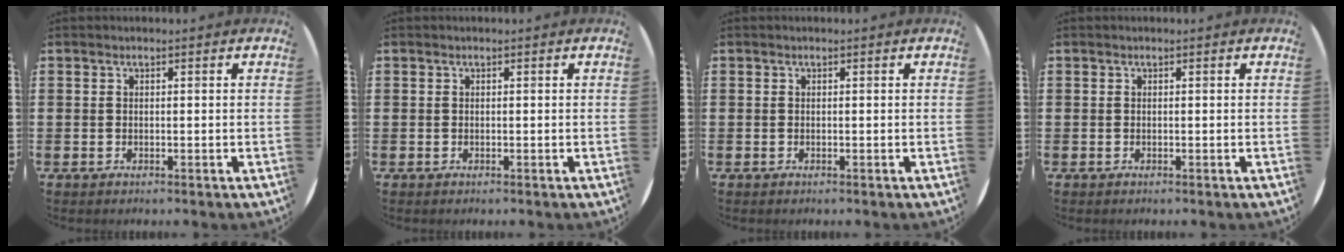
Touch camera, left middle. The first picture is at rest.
{"total": 0.0}
{"total": 0.0}
{"total": 0.0}